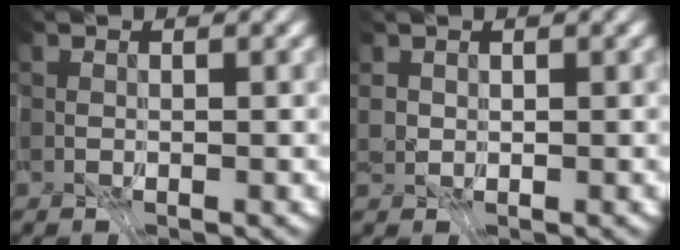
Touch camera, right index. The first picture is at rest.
{"total": 1.1, "force": [-0.1, -0.5, -1.0], "torque": [0.011, -0.009, 0.015]}